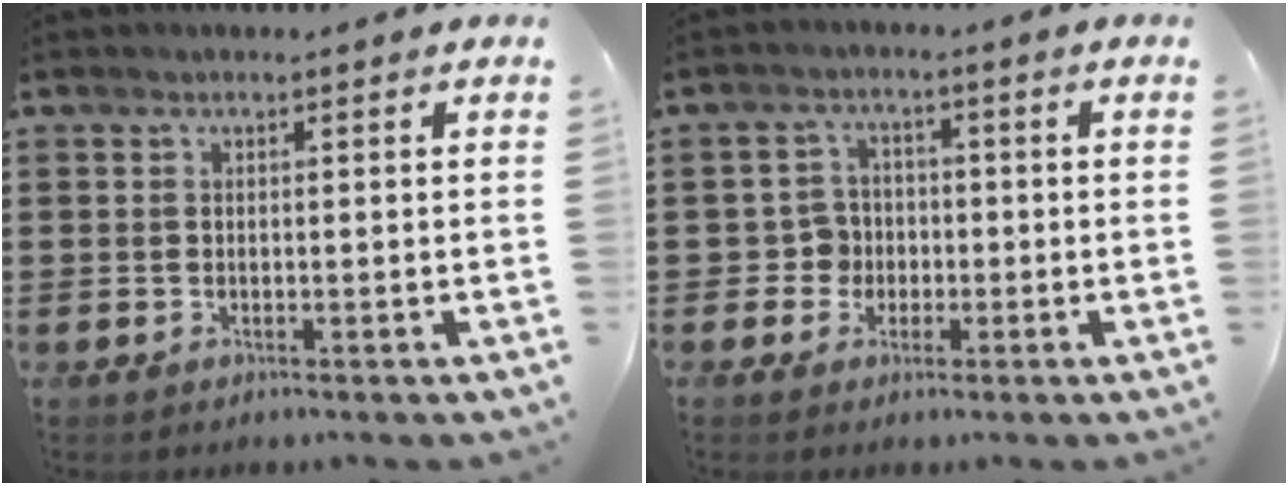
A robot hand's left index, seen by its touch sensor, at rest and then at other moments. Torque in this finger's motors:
{"motor_torque": [-0.61, 1.10, 0.03, -0.01]}